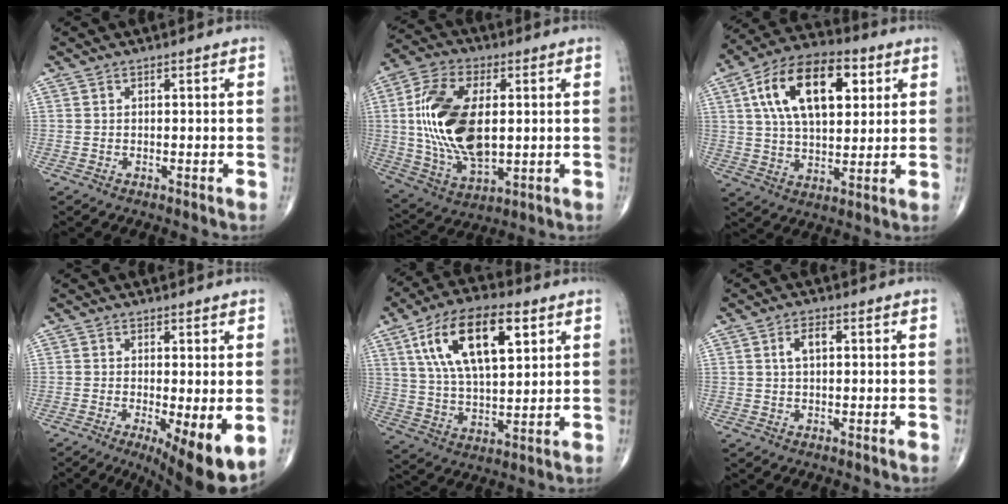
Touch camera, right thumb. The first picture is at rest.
{"total": 19.6, "force": [1.8, 10.5, 16.5], "torque": [-0.324, -0.007, 0.038]}
{"total": 19.4, "force": [6.1, 10.4, 15.2], "torque": [-0.238, 0.003, 0.100]}
{"total": 9.8, "force": [-2.9, 2.5, 9.0], "torque": [-0.133, -0.020, -0.039]}
{"total": 18.3, "force": [7.2, 8.2, 14.7], "torque": [-0.249, -0.008, 0.129]}
{"total": 3.2, "force": [0.7, 1.6, 2.7], "torque": [-0.054, 0.009, 0.011]}